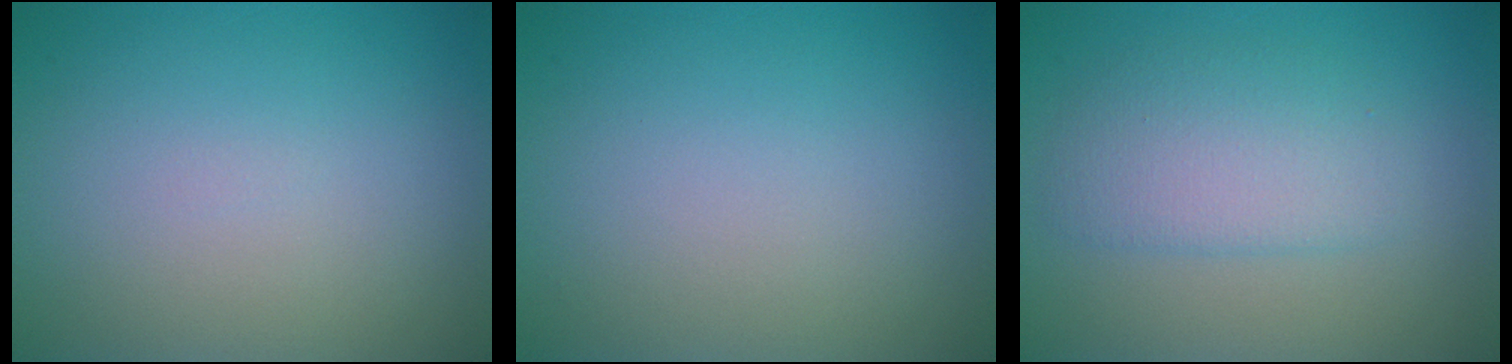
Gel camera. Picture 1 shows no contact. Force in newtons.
{"total": 0.0}
{"total": 3.6, "press": 3.6, "slide": 0.1}